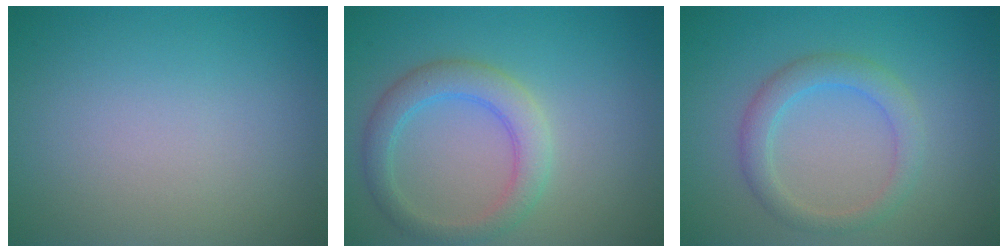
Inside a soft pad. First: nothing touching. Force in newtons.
{"total": 3.6, "press": 3.6, "slide": 0.2}
{"total": 2.8, "press": 2.8, "slide": 0.2}